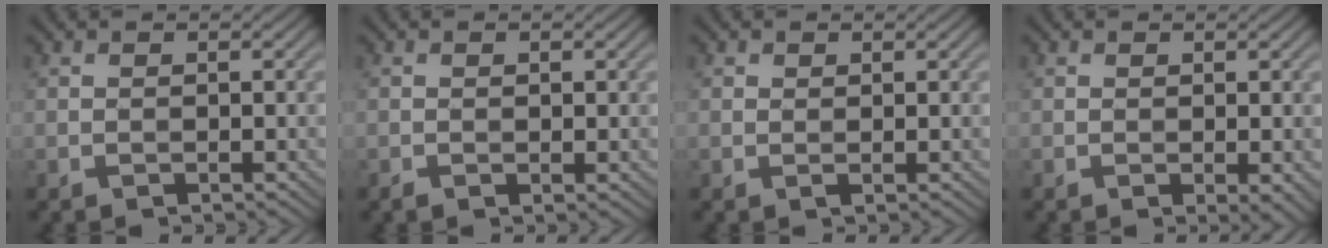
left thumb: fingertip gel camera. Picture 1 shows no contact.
{"total": 0.8, "force": [-0.1, 0.4, 0.6], "torque": [-0.014, -0.001, 0.000]}
{"total": 0.7, "force": [0.5, 0.3, 0.4], "torque": [-0.009, 0.001, 0.009]}
{"total": 1.4, "force": [-0.1, 0.5, 1.3], "torque": [-0.024, -0.002, -0.001]}